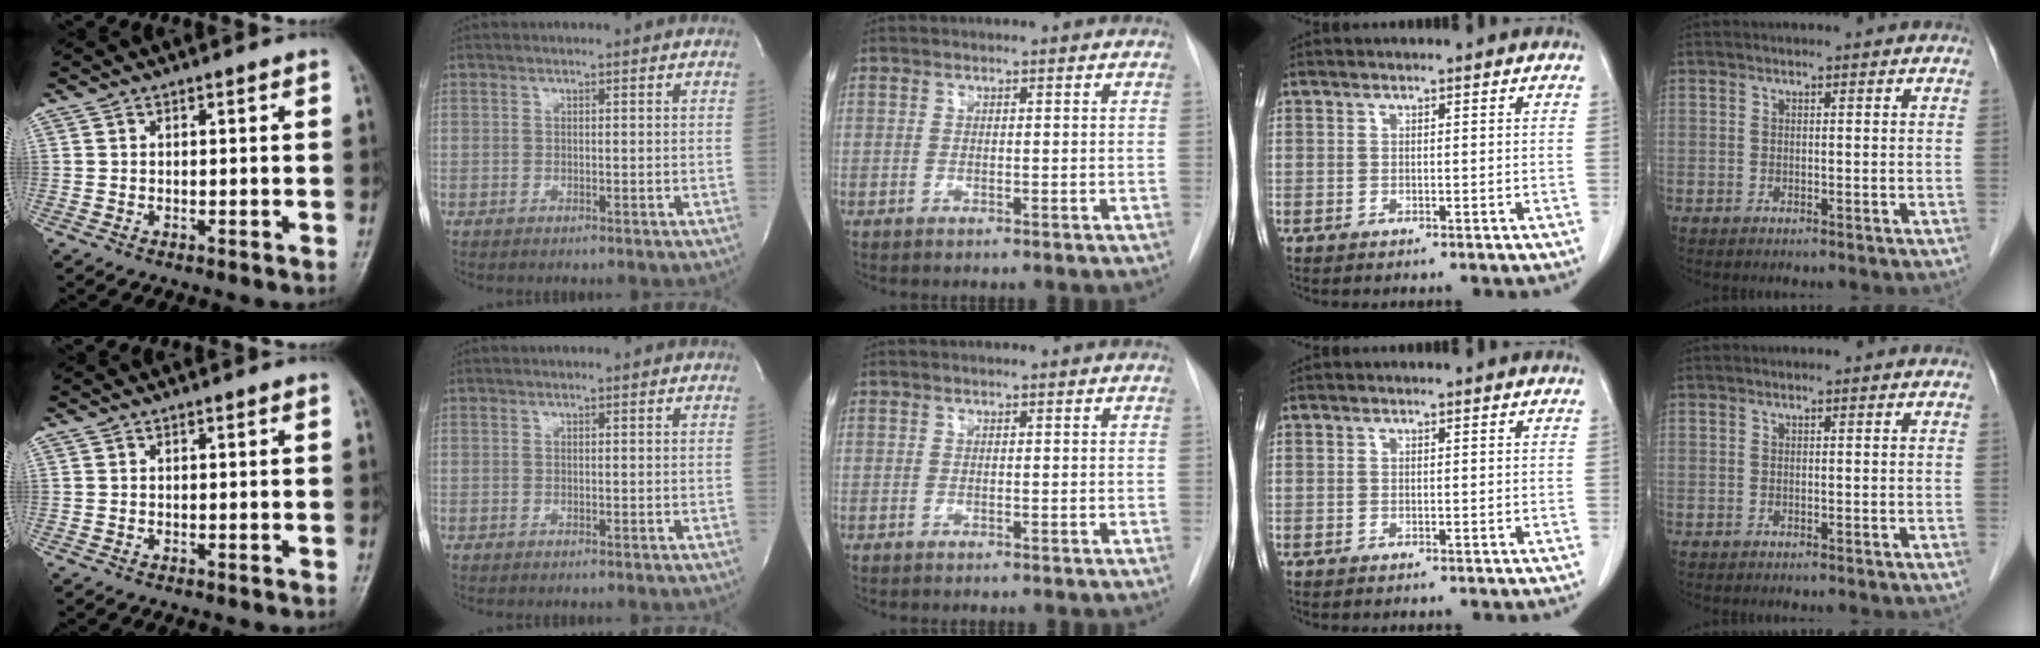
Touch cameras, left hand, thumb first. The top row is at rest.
{}